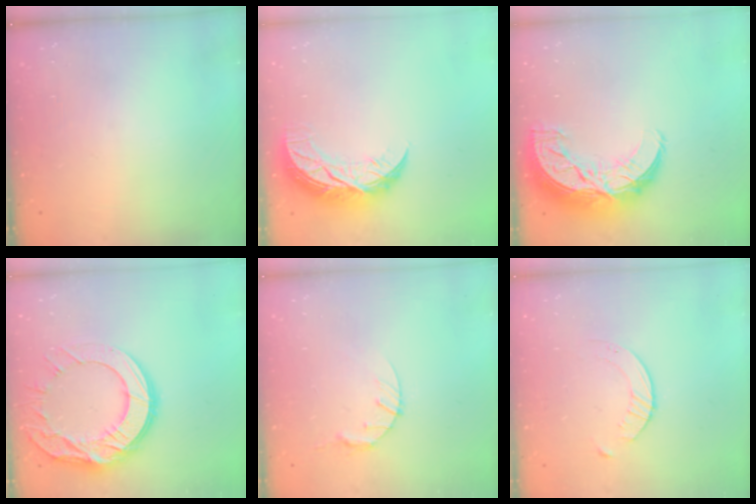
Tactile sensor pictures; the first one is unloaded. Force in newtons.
{"total": 10.1, "press": 10.0, "slide": 0.9}
{"total": 14.7, "press": 14.7, "slide": 1.0}
{"total": 17.2, "press": 17.1, "slide": 1.4}
{"total": 4.6, "press": 4.6, "slide": 0.6}
{"total": 2.1, "press": 2.0, "slide": 0.3}